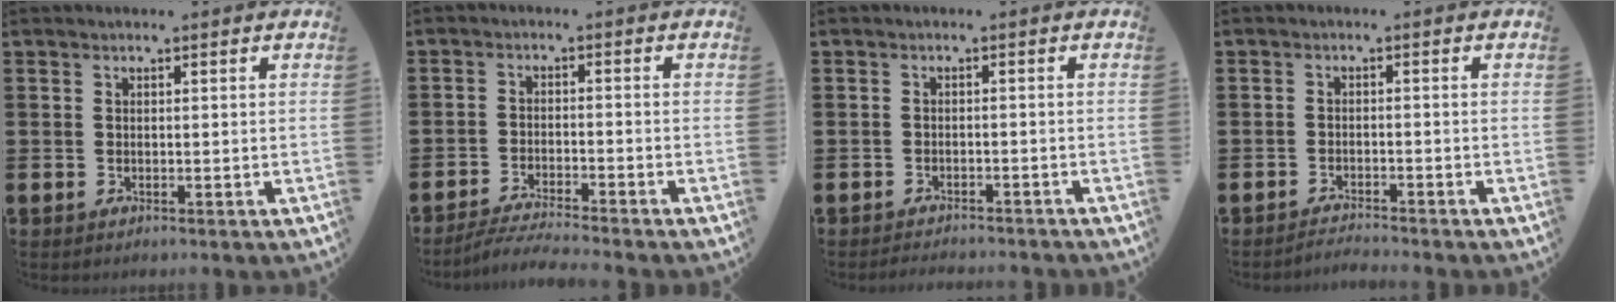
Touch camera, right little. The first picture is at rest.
{"total": 3.2, "force": [-3.0, -0.3, 1.0], "torque": [-0.015, -0.002, -0.058]}
{"total": 1.4, "force": [-1.4, 0.0, 0.0], "torque": [-0.004, 0.002, -0.028]}
{"total": 1.6, "force": [-1.6, -0.2, 0.0], "torque": [-0.003, 0.004, -0.032]}